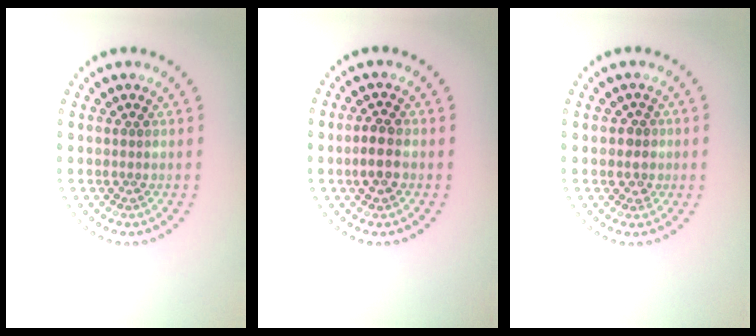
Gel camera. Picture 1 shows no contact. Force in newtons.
{"total": 2.5, "press": 2.4, "slide": 0.4}
{"total": 1.3, "press": 1.1, "slide": 0.7}